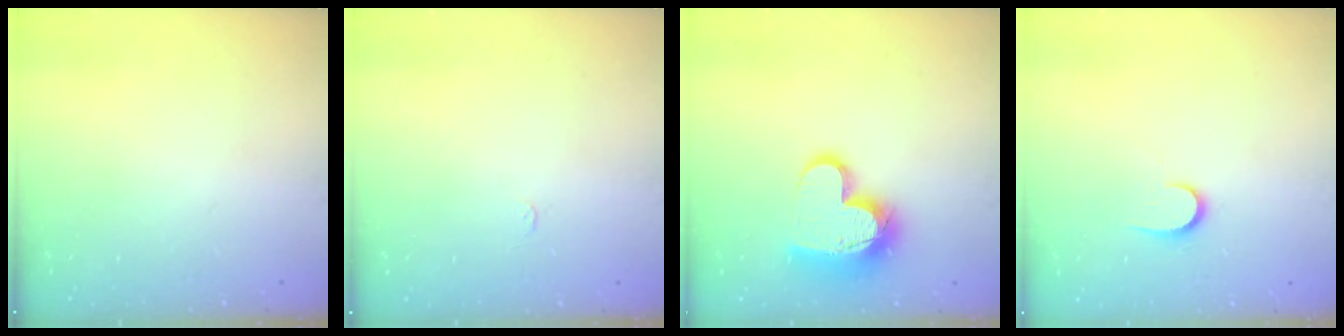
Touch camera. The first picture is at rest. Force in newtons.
{"total": 2.4, "press": 2.4, "slide": 0.3}
{"total": 15.8, "press": 15.8, "slide": 1.2}
{"total": 6.7, "press": 6.6, "slide": 0.7}